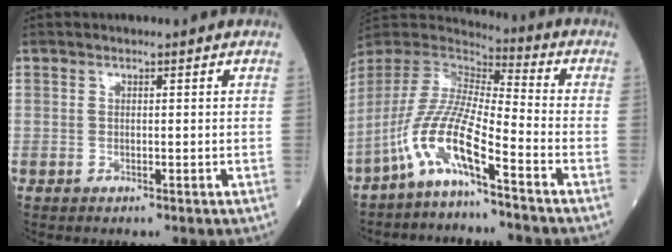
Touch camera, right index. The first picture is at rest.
{"total": 11.5, "force": [-6.8, 0.7, 9.3], "torque": [-0.206, -0.003, -0.142]}